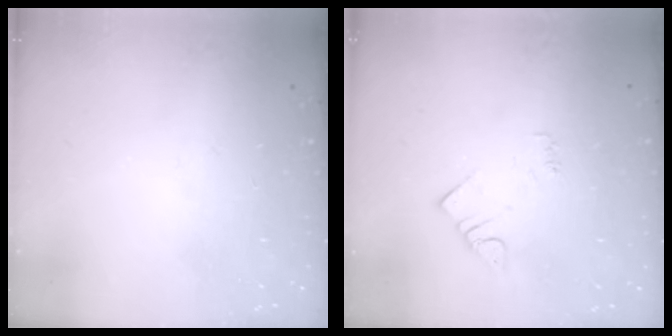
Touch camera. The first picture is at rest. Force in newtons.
{"total": 4.5, "press": 4.5, "slide": 0.5}